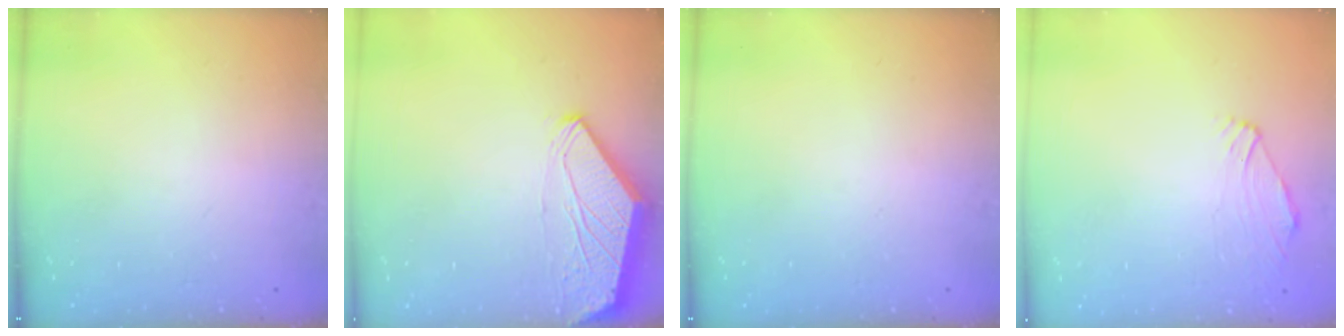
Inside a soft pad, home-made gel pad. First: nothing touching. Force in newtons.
{"total": 0.0}
{"total": 0.0}
{"total": 0.8, "press": 0.7, "slide": 0.4}